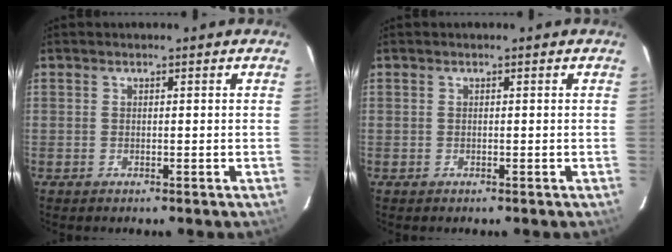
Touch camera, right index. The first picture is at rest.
{"total": 0.0}